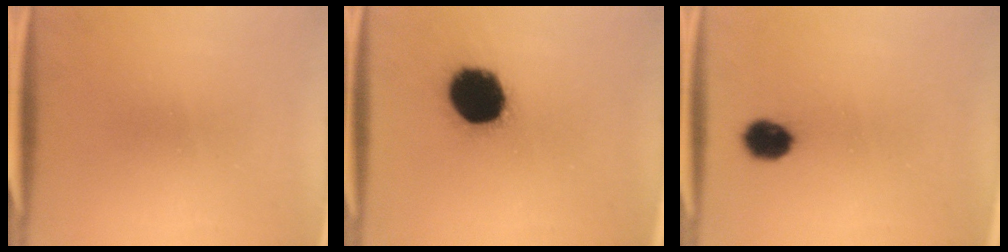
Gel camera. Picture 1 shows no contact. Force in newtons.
{"total": 18.4}
{"total": 5.0}